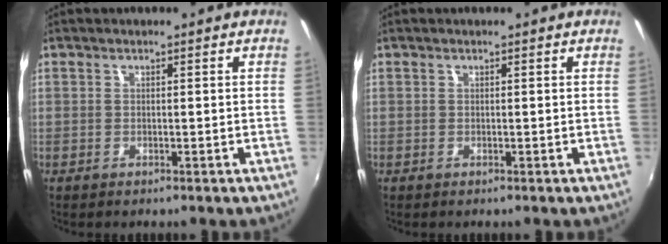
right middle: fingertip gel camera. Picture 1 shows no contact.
{"total": 0.0}